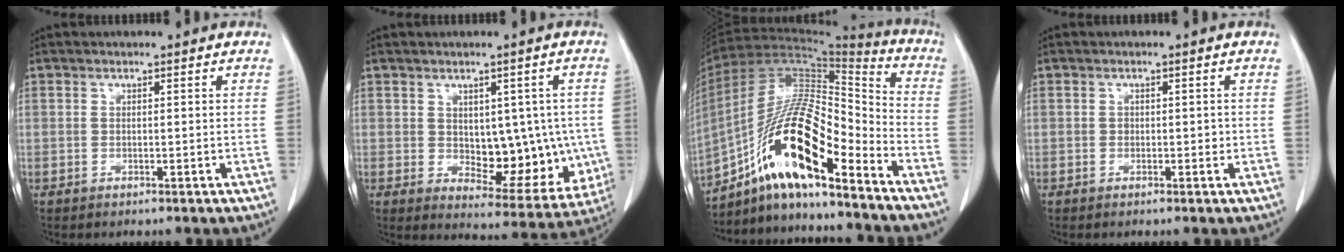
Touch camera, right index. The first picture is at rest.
{"total": 12.1, "force": [-0.2, 6.6, 10.1], "torque": [-0.115, 0.004, 0.023]}
{"total": 17.7, "force": [-10.4, 3.3, 13.9], "torque": [-0.269, 0.017, -0.183]}
{"total": 1.2, "force": [-0.1, 0.9, 0.7], "torque": [-0.008, 0.002, -0.001]}